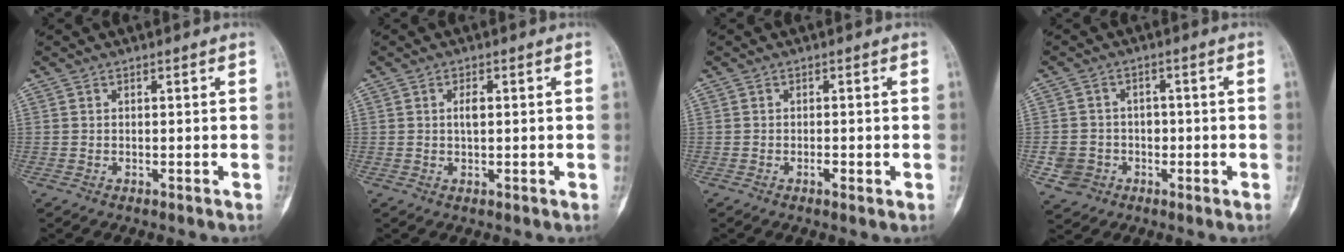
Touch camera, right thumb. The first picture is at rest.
{"total": 1.8, "force": [0.3, 0.8, 1.6], "torque": [-0.031, 0.001, 0.003]}
{"total": 1.6, "force": [-0.6, 0.5, 1.4], "torque": [-0.020, 0.001, -0.010]}
{"total": 5.6, "force": [-1.8, 5.3, 0.9], "torque": [0.008, 0.018, -0.029]}